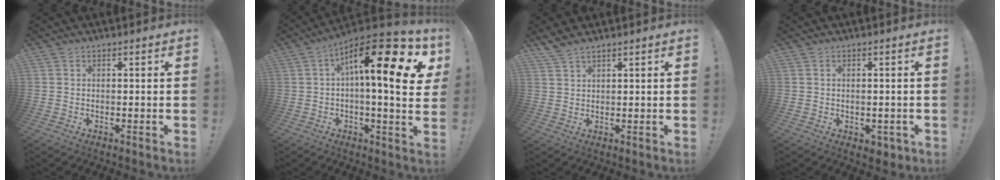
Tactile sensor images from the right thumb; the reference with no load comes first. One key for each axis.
{"total": 18.7, "fx": 5.9, "fy": 4.8, "fz": 17.1, "tx": -0.264, "ty": -0.032, "tz": 0.086}
{"total": 3.2, "fx": 2.7, "fy": 0.6, "fz": 1.7, "tx": -0.044, "ty": -0.008, "tz": 0.053}
{"total": 2.4, "fx": -0.4, "fy": 1.7, "fz": 1.7, "tx": -0.022, "ty": 0.006, "tz": -0.004}